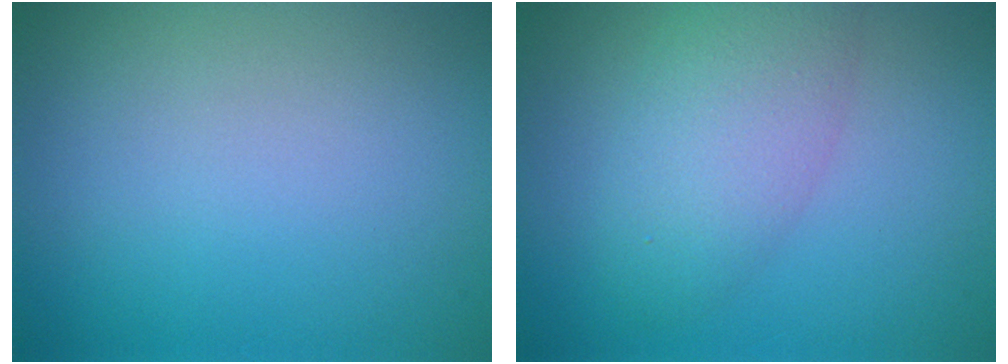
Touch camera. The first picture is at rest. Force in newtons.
{"total": 4.6, "press": 4.6, "slide": 0.3}